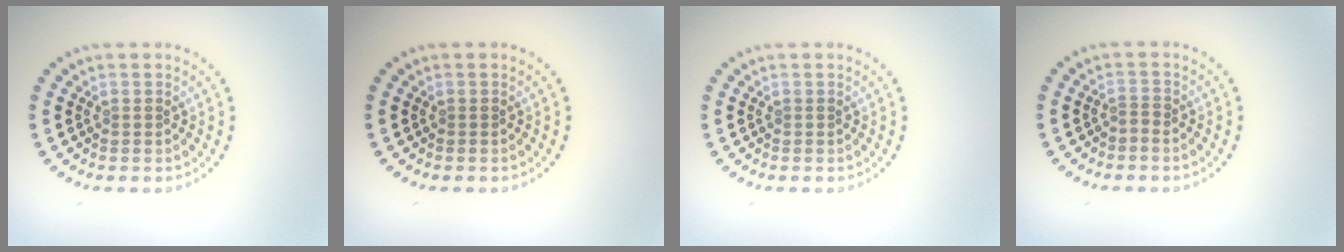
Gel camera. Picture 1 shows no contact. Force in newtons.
{"total": 0.0}
{"total": 0.0}
{"total": 0.5, "press": 0.2, "slide": 0.5}